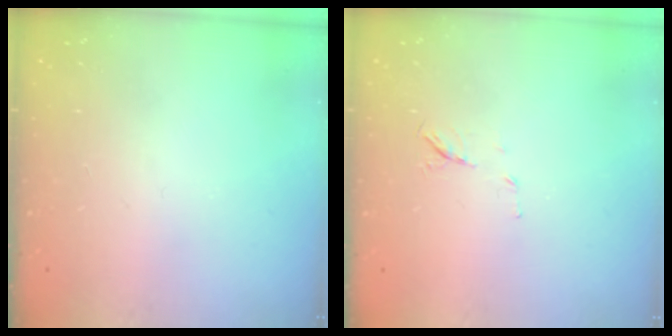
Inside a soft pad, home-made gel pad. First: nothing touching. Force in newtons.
{"total": 5.4, "press": 5.2, "slide": 1.3}